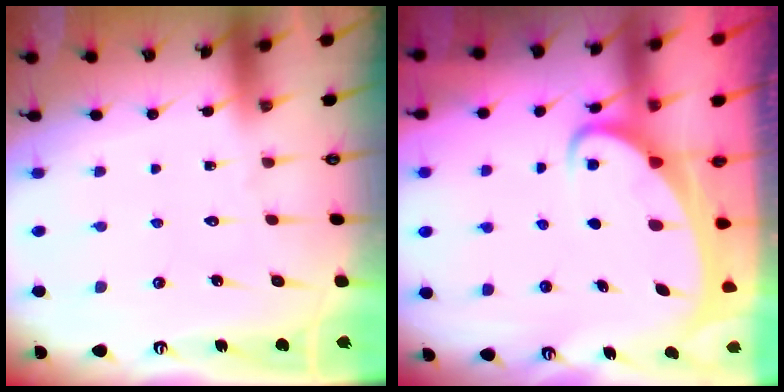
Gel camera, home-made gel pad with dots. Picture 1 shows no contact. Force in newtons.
{"total": 3.7, "press": 3.7, "slide": 0.4}